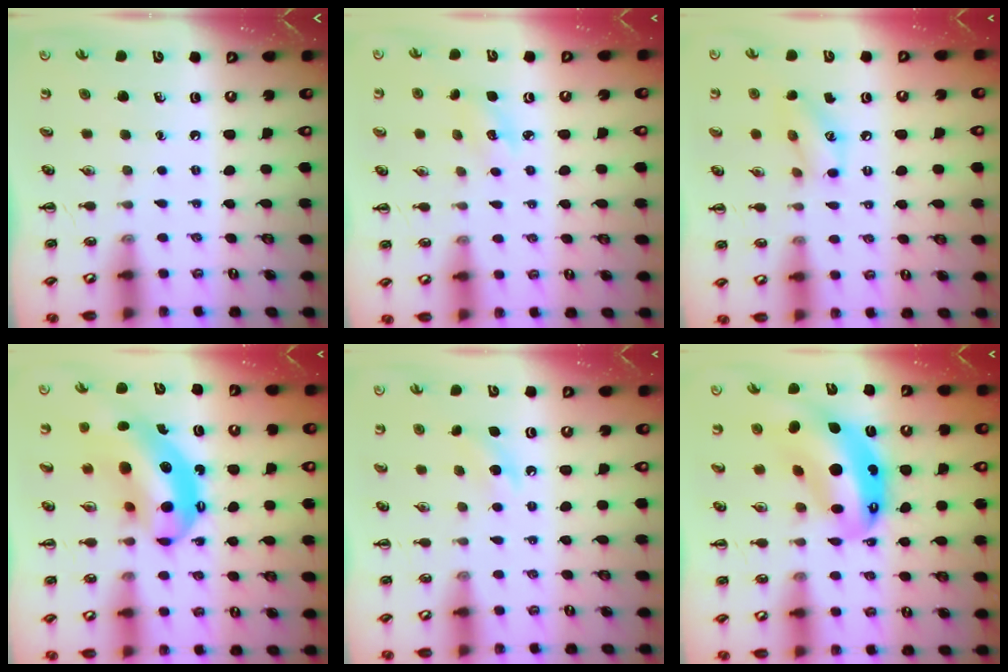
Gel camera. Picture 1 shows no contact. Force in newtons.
{"total": 3.6, "press": 3.4, "slide": 1.0}
{"total": 9.6, "press": 9.6, "slide": 1.1}
{"total": 15.0, "press": 14.4, "slide": 4.2}
{"total": 5.7, "press": 5.5, "slide": 1.6}
{"total": 13.6, "press": 13.1, "slide": 3.5}